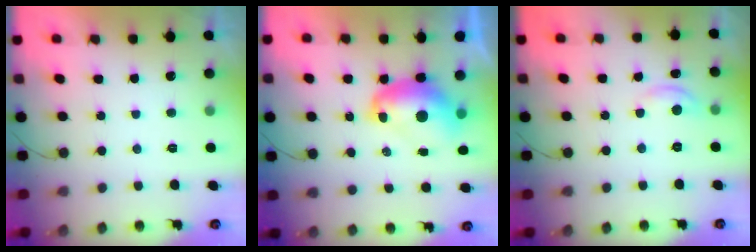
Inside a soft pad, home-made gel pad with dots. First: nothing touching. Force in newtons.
{"total": 10.1, "press": 10.0, "slide": 1.1}
{"total": 4.3, "press": 4.2, "slide": 0.2}